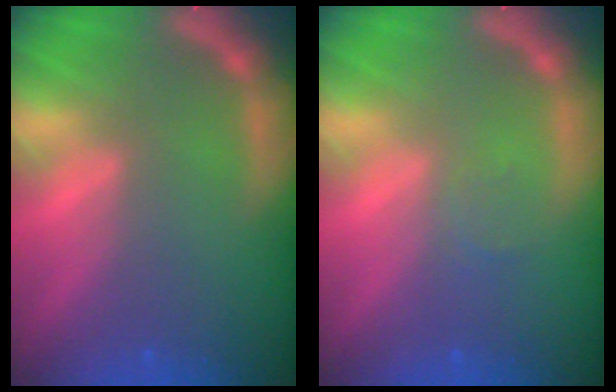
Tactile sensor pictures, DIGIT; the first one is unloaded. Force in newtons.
{"total": 1.0}